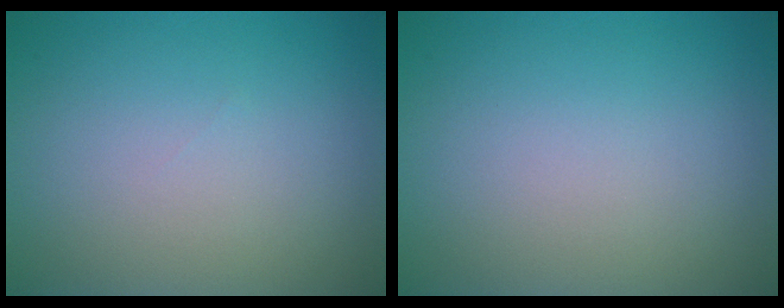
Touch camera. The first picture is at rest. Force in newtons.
{"total": 0.0}